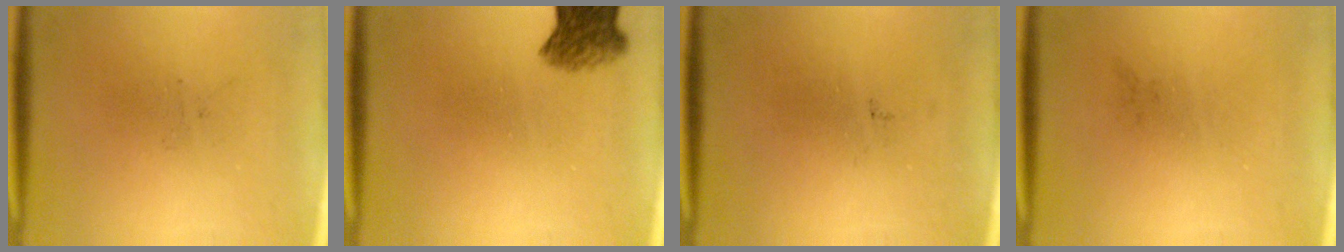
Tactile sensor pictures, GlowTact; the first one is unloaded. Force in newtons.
{"total": 5.5}
{"total": 0.0}
{"total": 0.0}